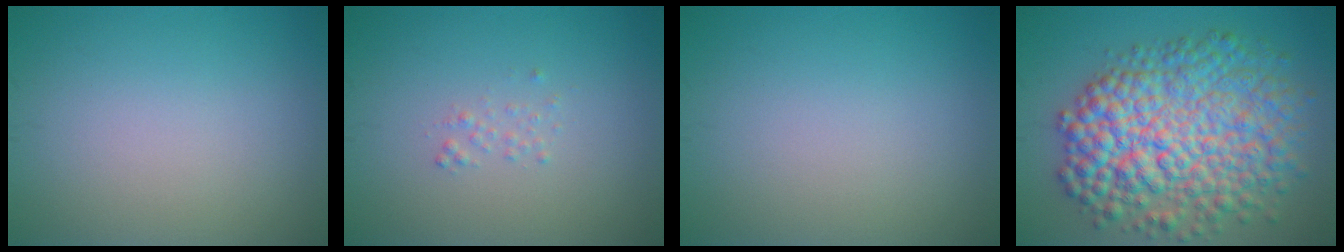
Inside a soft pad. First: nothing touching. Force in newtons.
{"total": 0.7, "press": 0.7, "slide": 0.1}
{"total": 0.0}
{"total": 11.0, "press": 11.0, "slide": 0.1}